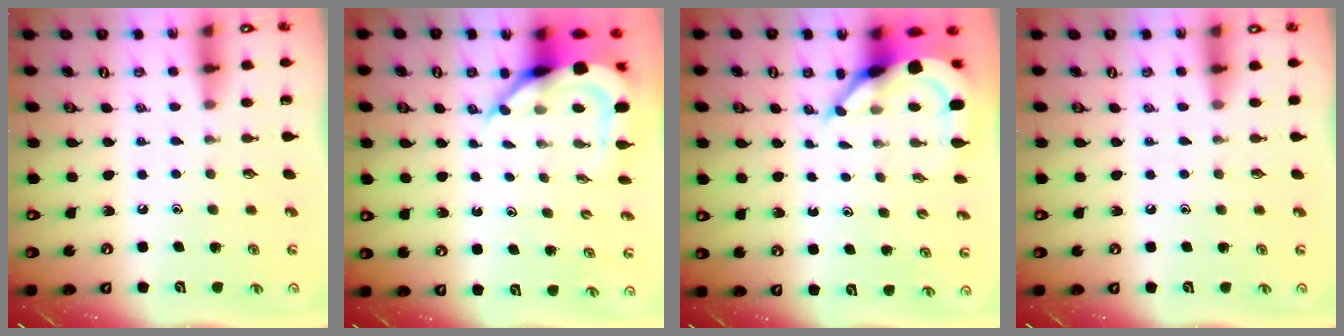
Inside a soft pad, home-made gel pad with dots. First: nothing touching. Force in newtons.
{"total": 8.8, "press": 8.7, "slide": 1.2}
{"total": 6.5, "press": 6.5, "slide": 0.6}
{"total": 1.9, "press": 1.9, "slide": 0.1}